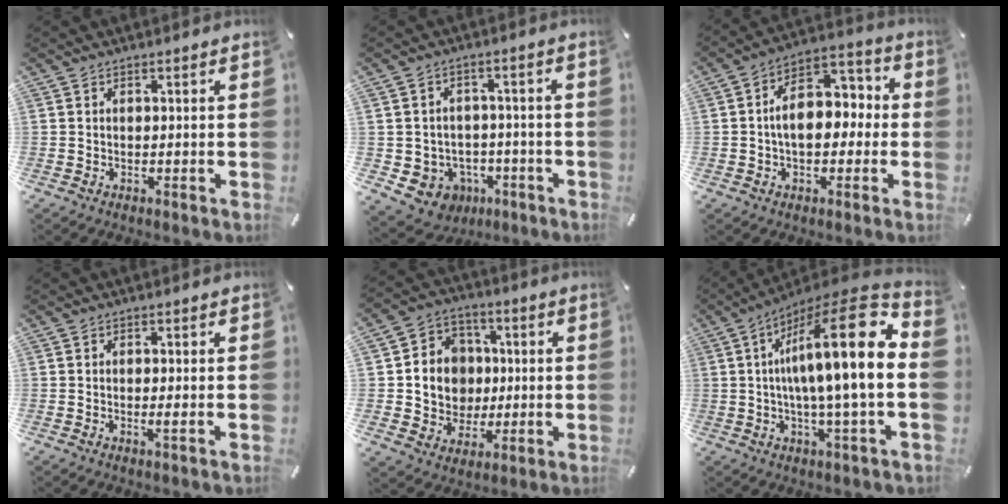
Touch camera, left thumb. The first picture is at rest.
{"total": 6.9, "force": [-1.9, 6.5, 1.5], "torque": [-0.033, 0.013, -0.029]}
{"total": 11.3, "force": [-0.9, 7.8, 8.1], "torque": [-0.114, 0.002, -0.019]}
{"total": 1.3, "force": [-0.2, 0.1, 1.3], "torque": [-0.022, -0.006, -0.003]}
{"total": 11.0, "force": [0.0, 10.7, 2.4], "torque": [-0.041, 0.004, 0.013]}
{"total": 19.2, "force": [3.0, 2.8, 18.8], "torque": [-0.301, -0.032, 0.030]}